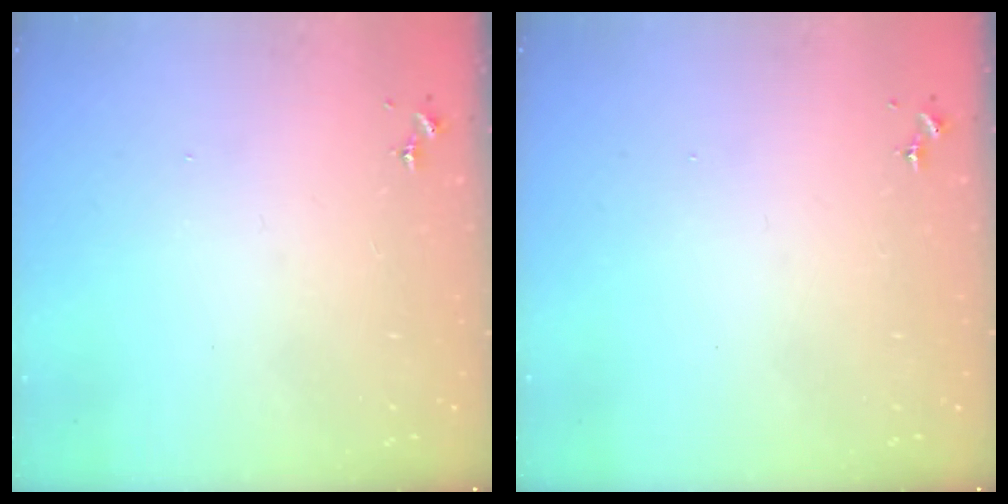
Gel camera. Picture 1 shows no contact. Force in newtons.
{"total": 0.0}